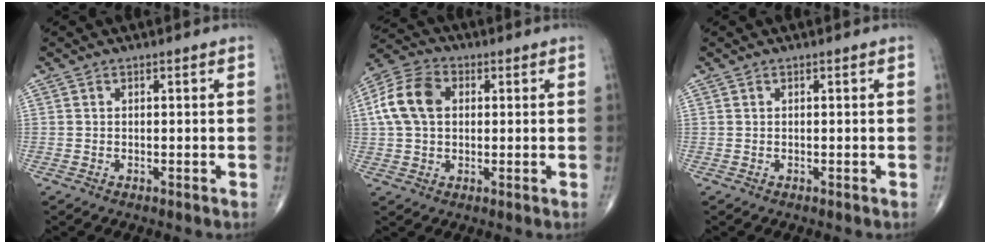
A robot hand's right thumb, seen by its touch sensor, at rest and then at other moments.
{"total": 10.6, "force": [1.7, 7.5, 7.3], "torque": [-0.141, 0.022, 0.024]}
{"total": 0.0}